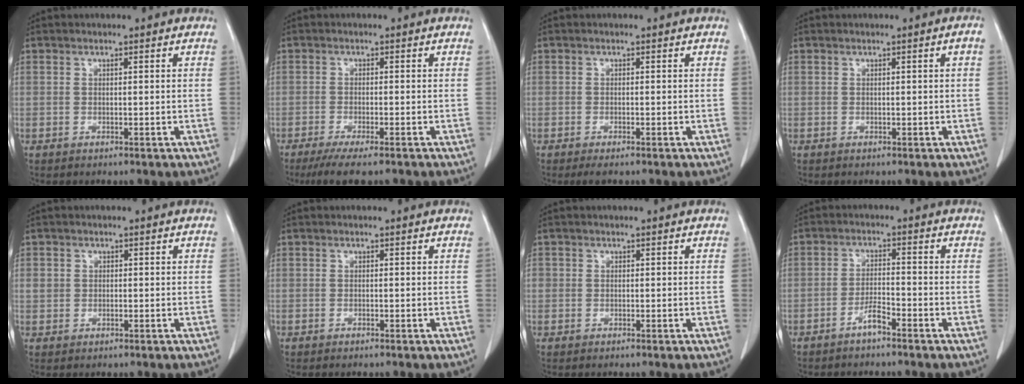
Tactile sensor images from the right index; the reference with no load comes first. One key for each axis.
{"total": 7.1, "fx": -5.6, "fy": 0.7, "fz": 4.3, "tx": -0.064, "ty": -0.017, "tz": -0.086}
{"total": 1.5, "fx": -1.1, "fy": 0.2, "fz": 1.0, "tx": -0.014, "ty": -0.005, "tz": -0.013}
{"total": 0.8, "fx": 0.0, "fy": -0.2, "fz": 0.8, "tx": -0.010, "ty": 0.002, "tz": 0.002}
{"total": 1.9, "fx": 0.4, "fy": 1.8, "fz": 0.7, "tx": -0.011, "ty": 0.010, "tz": 0.014}
{"total": 0.0}
{"total": 0.9, "fx": 0.1, "fy": 0.9, "fz": 0.1, "tx": 0.008, "ty": 0.005, "tz": 0.002}
{"total": 2.8, "fx": -2.1, "fy": 0.3, "fz": 1.8, "tx": -0.033, "ty": 0.003, "tz": -0.039}